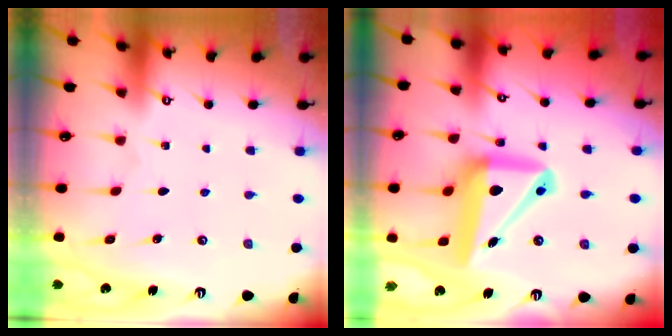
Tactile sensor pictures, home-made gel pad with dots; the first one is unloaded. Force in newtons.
{"total": 16.1, "press": 15.9, "slide": 2.5}